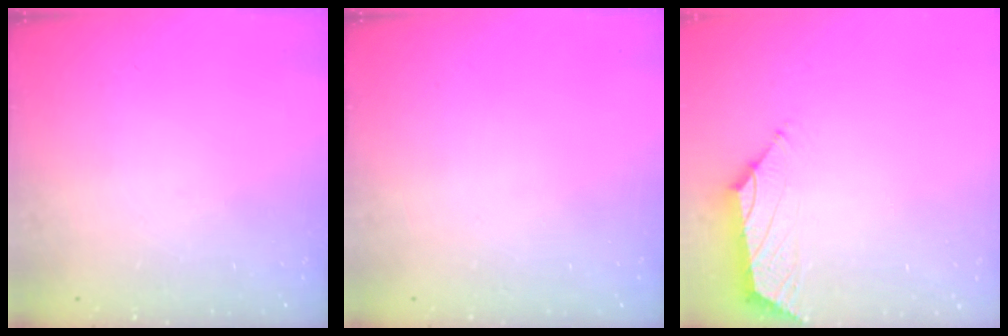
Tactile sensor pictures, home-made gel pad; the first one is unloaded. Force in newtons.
{"total": 0.0}
{"total": 0.8, "press": 0.4, "slide": 0.6}